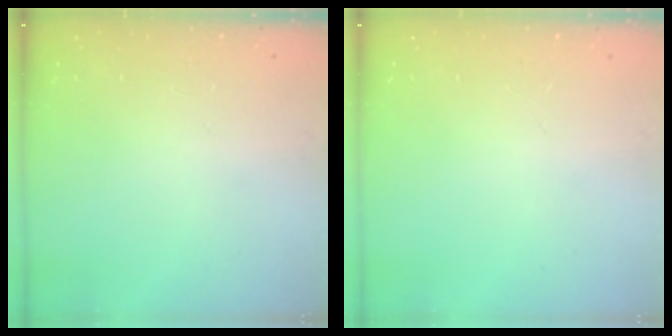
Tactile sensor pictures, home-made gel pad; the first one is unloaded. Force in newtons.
{"total": 0.0}